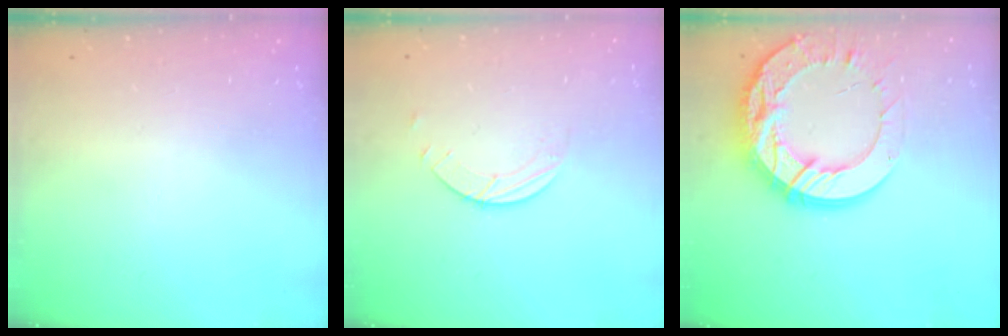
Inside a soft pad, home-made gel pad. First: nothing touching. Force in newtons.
{"total": 1.5, "press": 1.5, "slide": 0.1}
{"total": 25.1, "press": 25.0, "slide": 2.3}